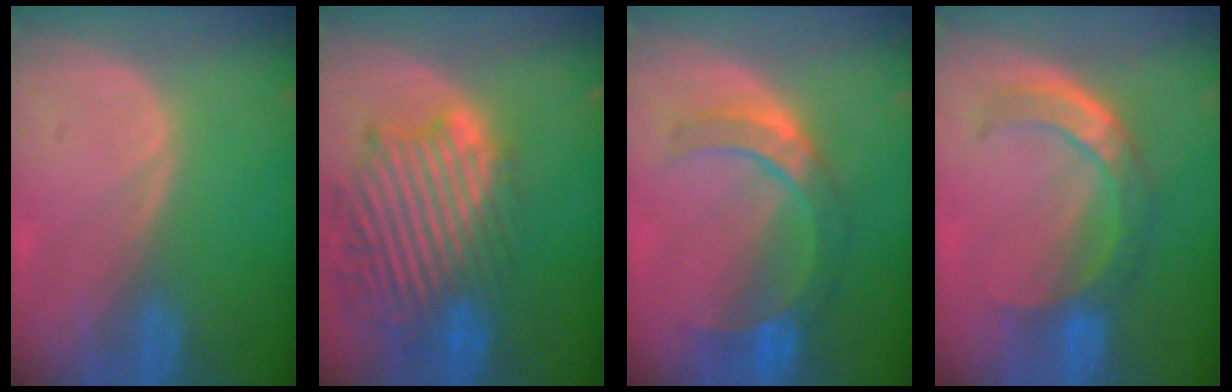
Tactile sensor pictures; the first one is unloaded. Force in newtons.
{"total": 13.6, "press": 11.7, "slide": 6.8}
{"total": 7.0, "press": 6.9, "slide": 1.0}
{"total": 8.0, "press": 6.8, "slide": 4.1}